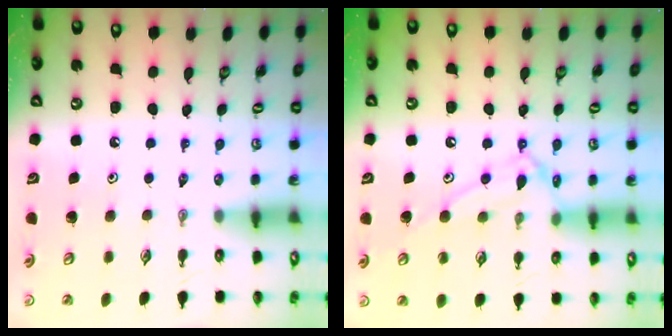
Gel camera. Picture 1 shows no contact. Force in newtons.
{"total": 11.4, "press": 11.3, "slide": 1.2}